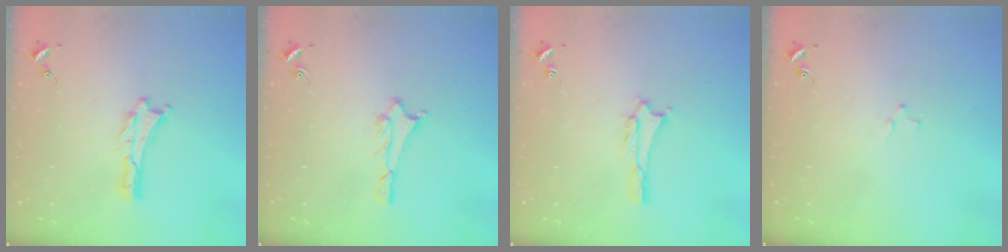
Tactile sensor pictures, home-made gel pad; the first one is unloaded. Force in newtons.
{"total": 1.5, "press": 1.5, "slide": 0.1}
{"total": 1.5, "press": 1.5, "slide": 0.3}
{"total": 1.2, "press": 1.2, "slide": 0.2}